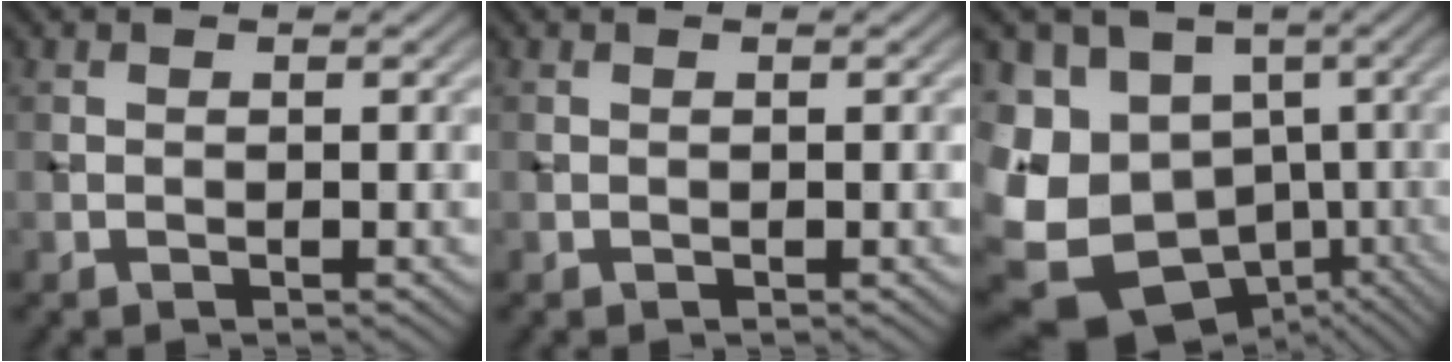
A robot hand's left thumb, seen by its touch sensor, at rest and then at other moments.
{"total": 0.0}
{"total": 17.8, "force": [-6.4, 14.4, 8.3], "torque": [-0.248, -0.039, -0.084]}